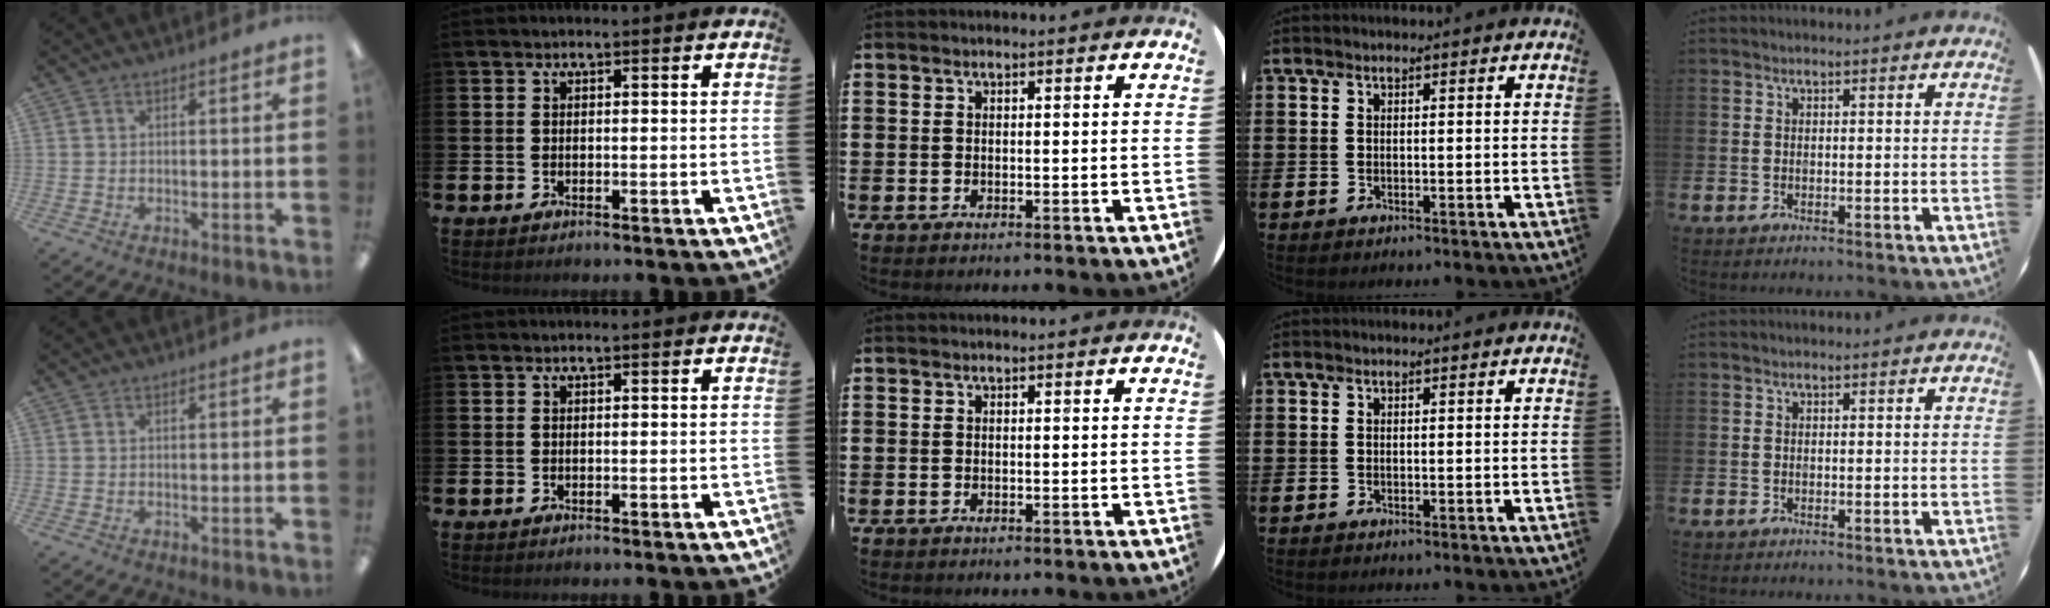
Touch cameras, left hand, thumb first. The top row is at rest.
{}